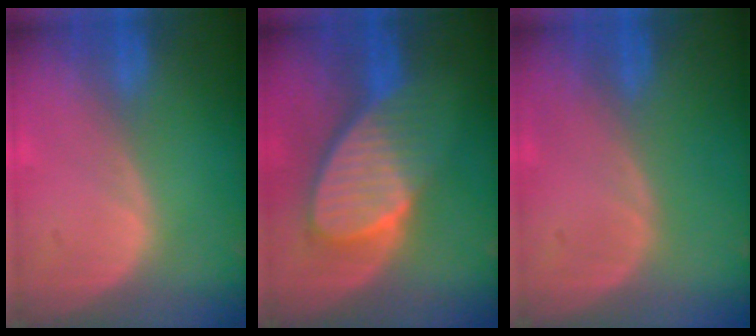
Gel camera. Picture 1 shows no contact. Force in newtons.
{"total": 8.8, "press": 8.0, "slide": 3.7}
{"total": 0.0}